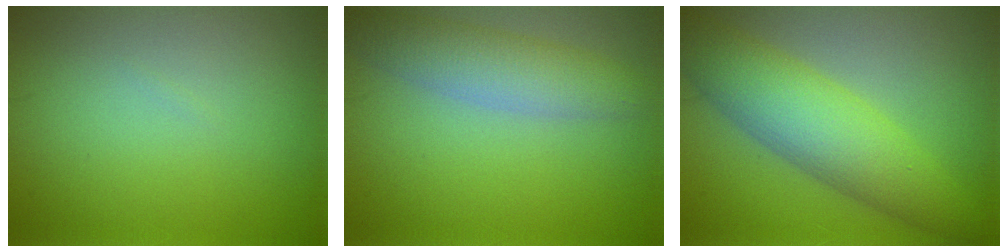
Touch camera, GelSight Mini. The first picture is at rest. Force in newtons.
{"total": 4.0, "press": 4.0, "slide": 0.1}
{"total": 6.6, "press": 6.6, "slide": 0.4}